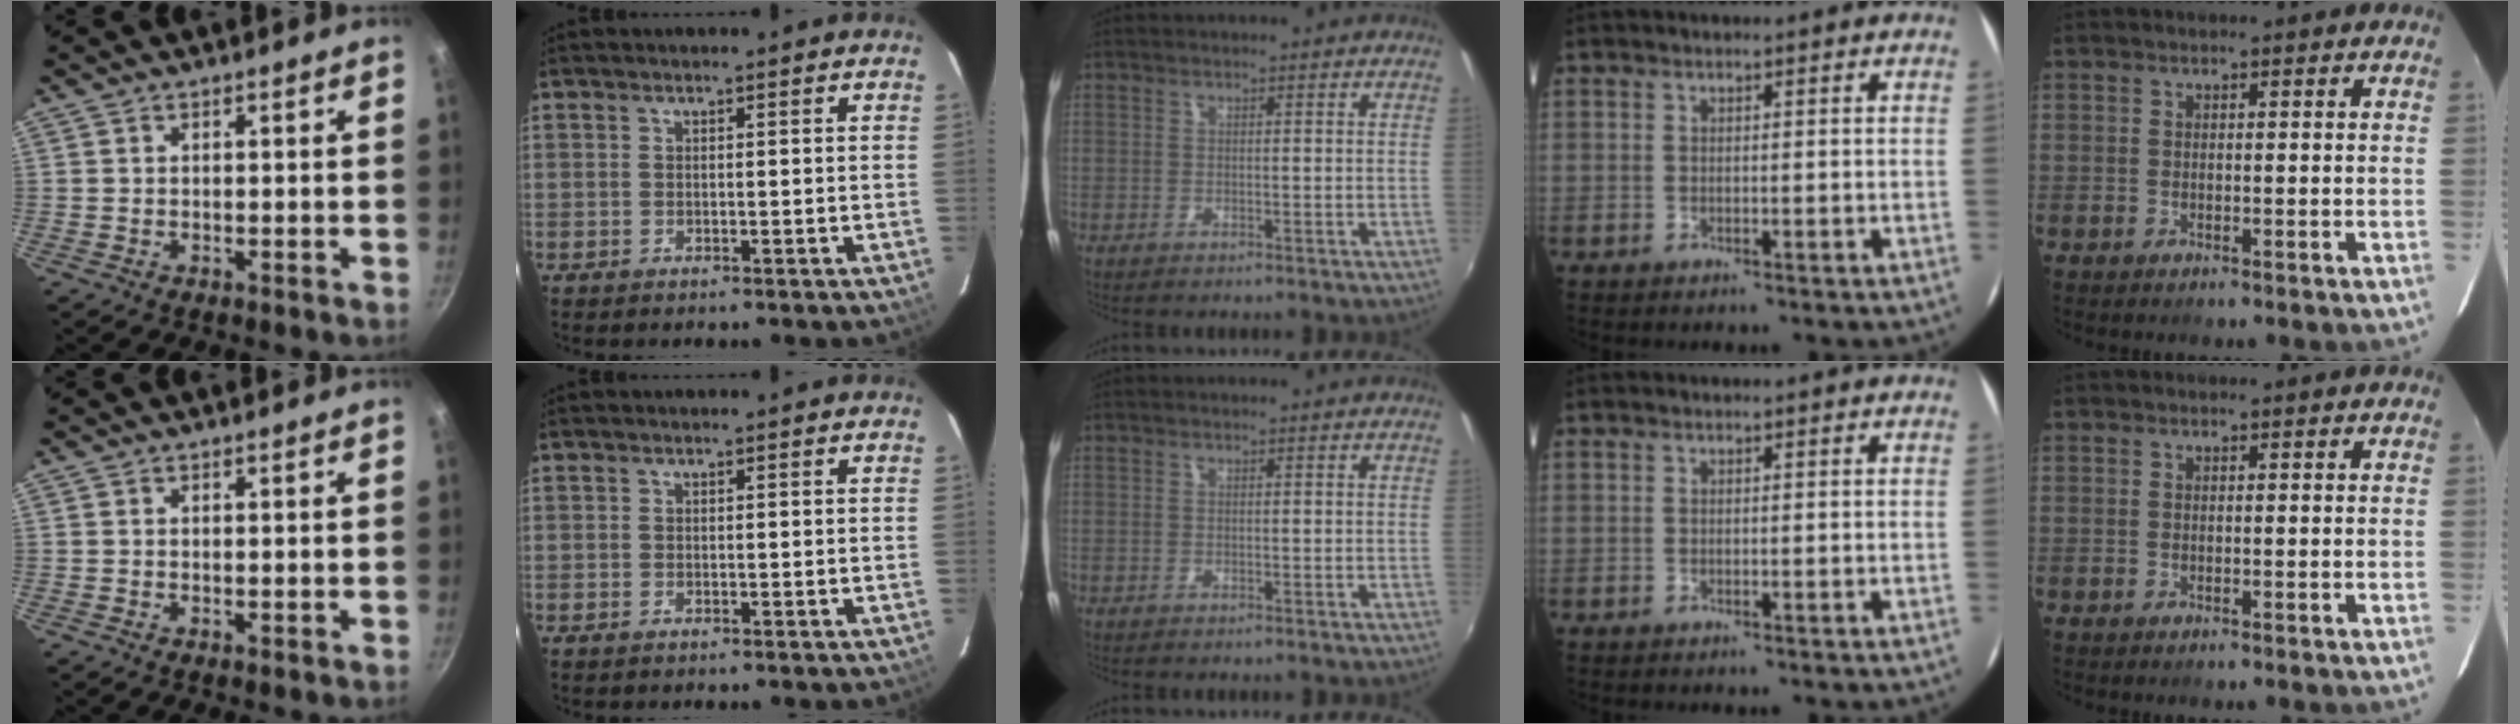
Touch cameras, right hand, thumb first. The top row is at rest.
{}